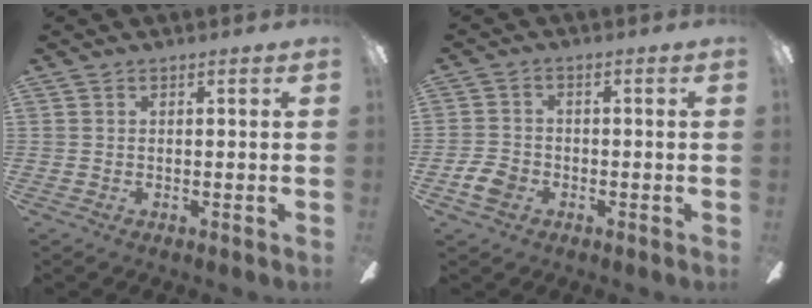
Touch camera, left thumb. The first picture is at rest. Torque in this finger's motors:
{"motor_torque": [-0.03, 0.05, 0.00, 0.02, 0.00]}